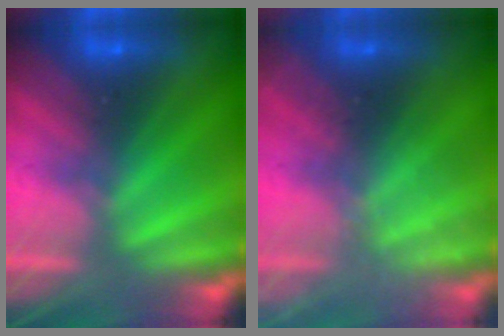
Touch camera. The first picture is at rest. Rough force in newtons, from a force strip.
{"total": 2.2}